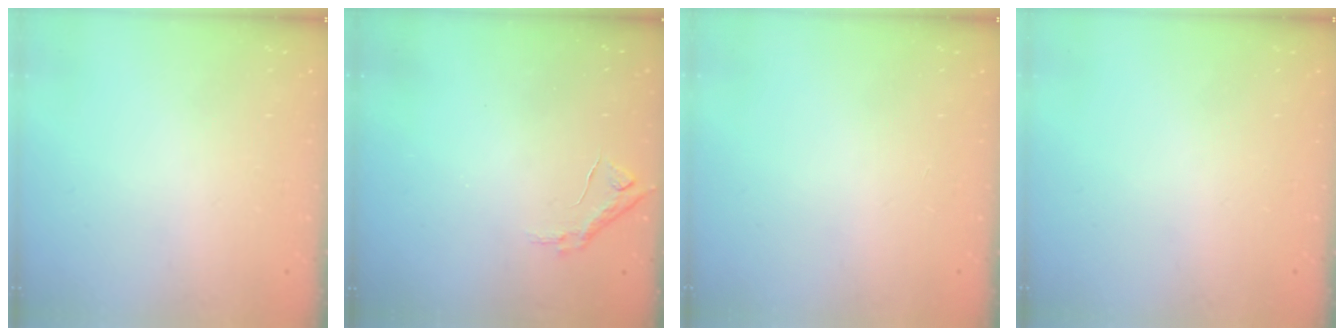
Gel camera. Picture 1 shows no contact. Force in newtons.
{"total": 7.4, "press": 7.4, "slide": 0.5}
{"total": 0.0}
{"total": 0.0}